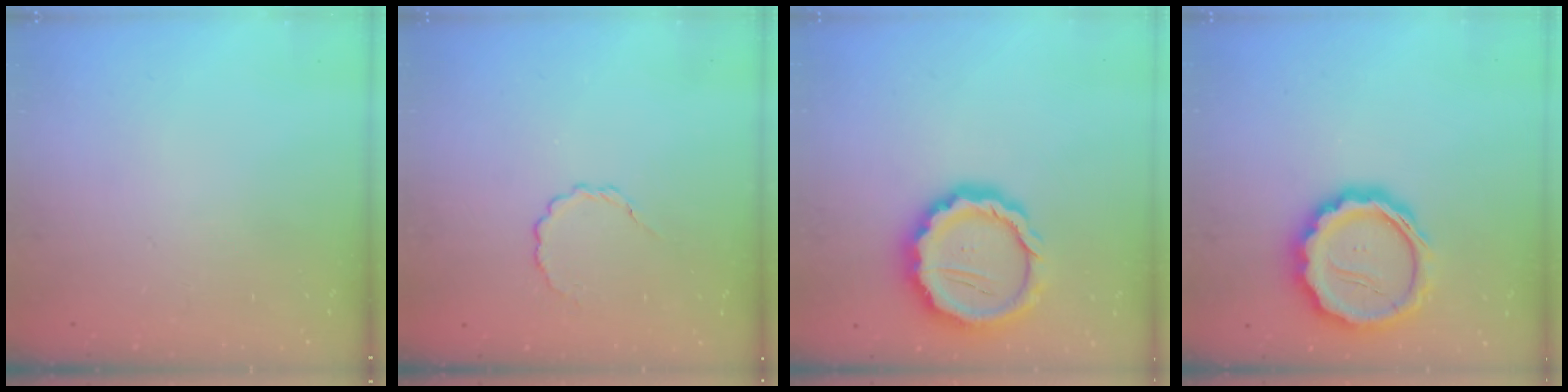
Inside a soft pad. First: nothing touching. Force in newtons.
{"total": 2.4, "press": 2.2, "slide": 0.9}
{"total": 15.8, "press": 15.5, "slide": 3.2}
{"total": 16.3, "press": 15.9, "slide": 3.5}